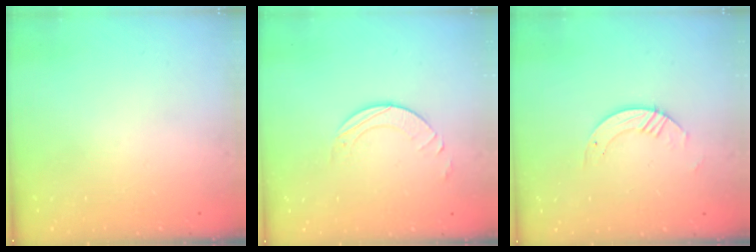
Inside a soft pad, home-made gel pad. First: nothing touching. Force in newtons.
{"total": 2.7, "press": 2.7, "slide": 0.2}
{"total": 3.8, "press": 3.8, "slide": 0.1}